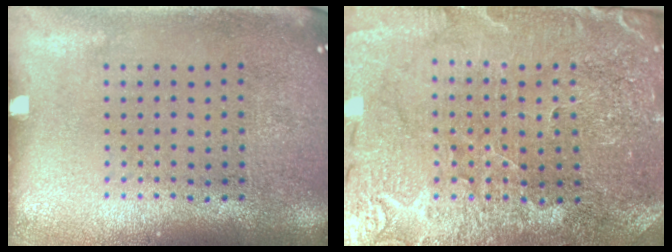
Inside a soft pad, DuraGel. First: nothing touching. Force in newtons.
{"total": 1.8, "press": 1.8, "slide": 0.2}